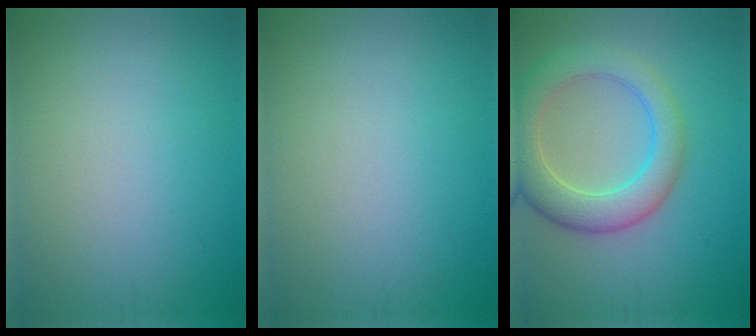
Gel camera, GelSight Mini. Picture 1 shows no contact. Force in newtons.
{"total": 0.0}
{"total": 6.1, "press": 6.1, "slide": 0.5}